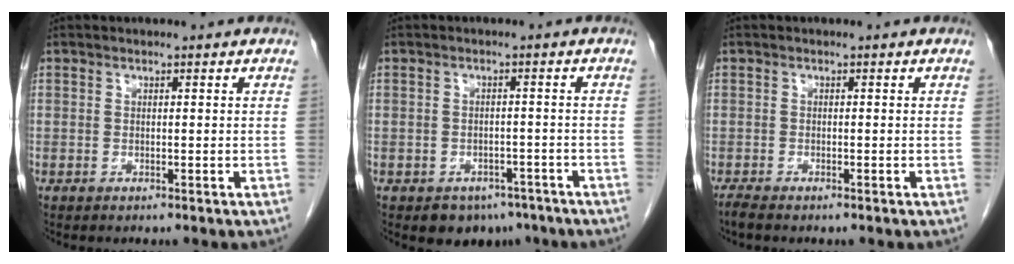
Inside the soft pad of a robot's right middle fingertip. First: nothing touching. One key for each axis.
{"total": 5.1, "fx": -3.7, "fy": 3.3, "fz": 1.3, "tx": -0.009, "ty": 0.006, "tz": -0.046}
{"total": 1.3, "fx": -1.1, "fy": 0.0, "fz": 0.7, "tx": -0.024, "ty": -0.007, "tz": -0.022}